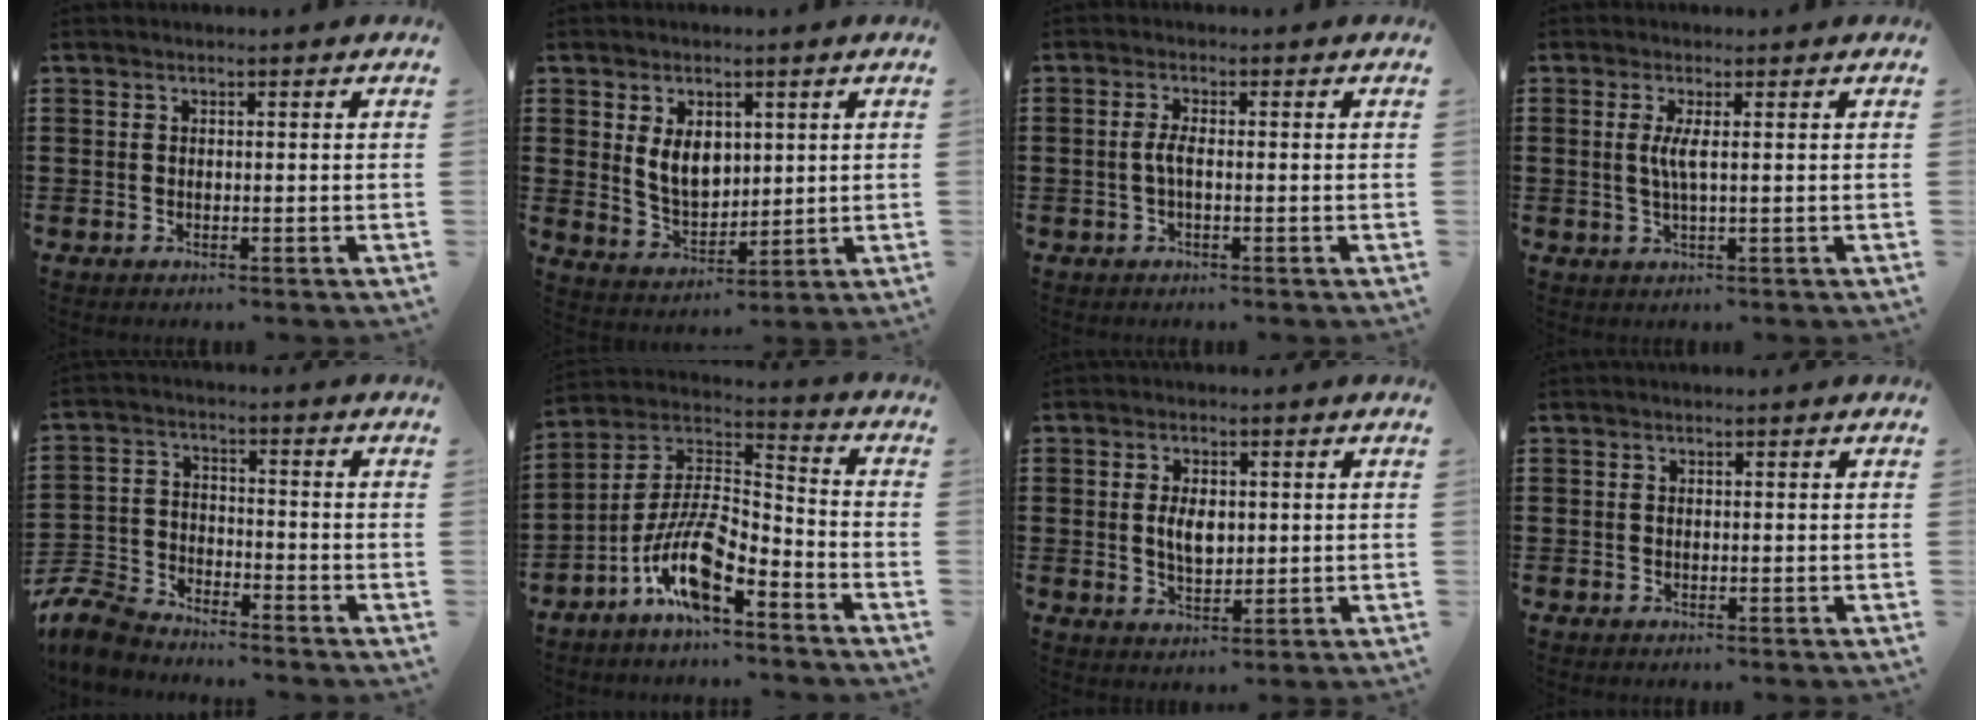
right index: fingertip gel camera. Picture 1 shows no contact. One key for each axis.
{"total": 6.3, "fx": 1.8, "fy": 4.1, "fz": 4.3, "tx": -0.080, "ty": 0.003, "tz": 0.032}
{"total": 2.4, "fx": -0.4, "fy": 0.3, "fz": 2.3, "tx": -0.059, "ty": -0.007, "tz": -0.012}
{"total": 2.9, "fx": 0.4, "fy": -0.2, "fz": 2.8, "tx": -0.057, "ty": -0.008, "tz": 0.006}
{"total": 6.9, "fx": -6.6, "fy": 1.5, "fz": 1.5, "tx": -0.053, "ty": 0.007, "tz": -0.134}
{"total": 10.4, "fx": -6.5, "fy": 3.2, "fz": 7.5, "tx": -0.177, "ty": -0.010, "tz": -0.132}
{"total": 5.2, "fx": 0.6, "fy": 1.9, "fz": 4.8, "tx": -0.102, "ty": 0.000, "tz": 0.008}
{"total": 0.0}